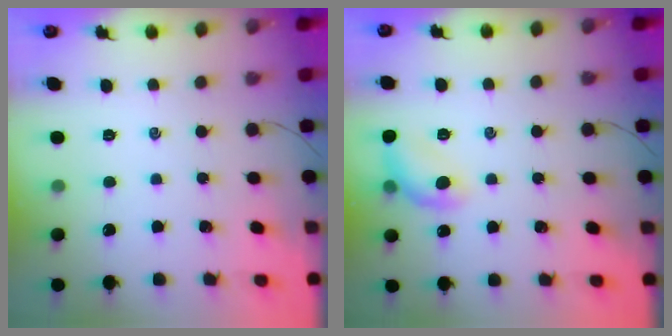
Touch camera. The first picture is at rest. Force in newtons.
{"total": 10.2, "press": 10.2, "slide": 0.4}